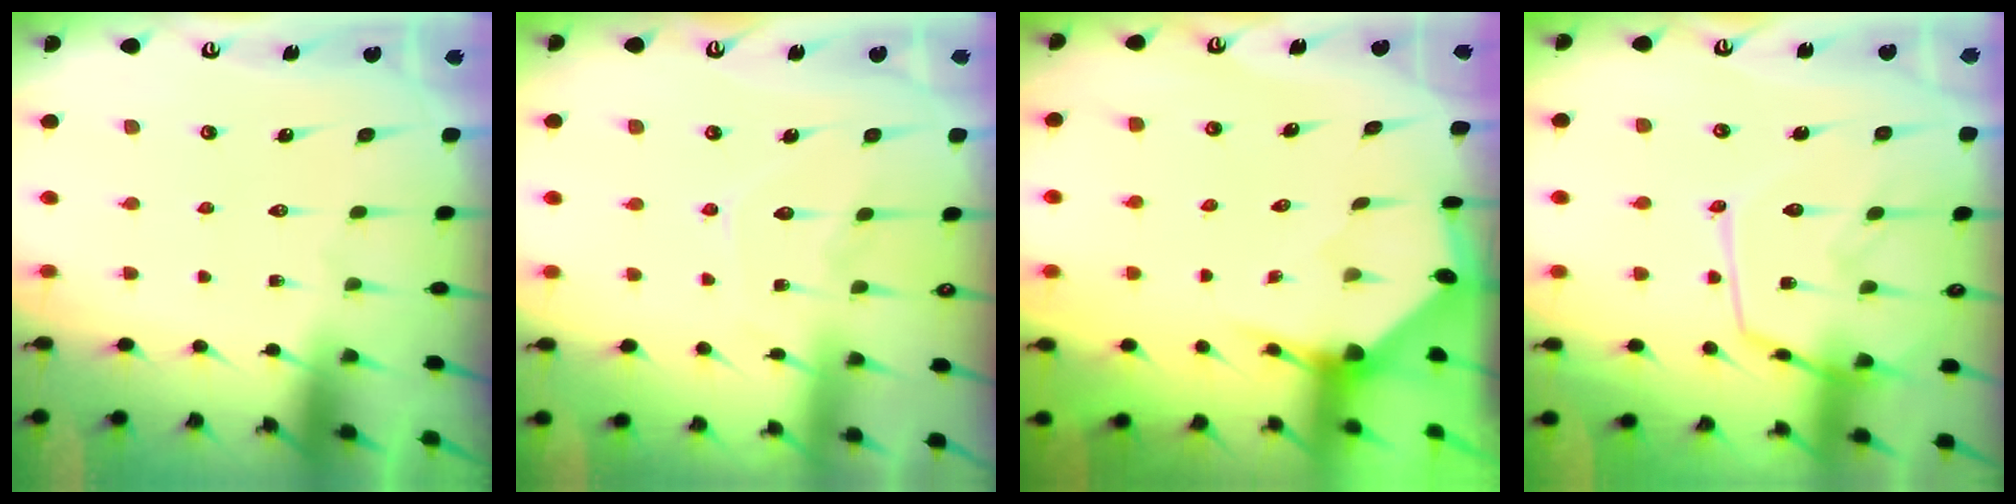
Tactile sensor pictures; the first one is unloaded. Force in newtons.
{"total": 7.3, "press": 7.2, "slide": 0.7}
{"total": 3.2, "press": 3.2, "slide": 0.3}
{"total": 15.3, "press": 15.2, "slide": 1.3}